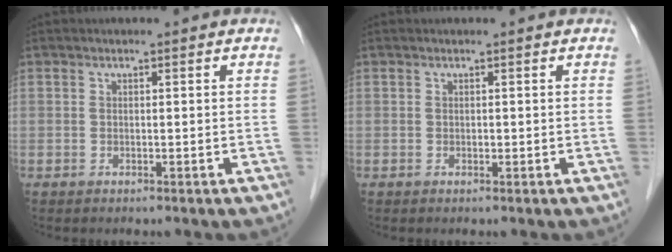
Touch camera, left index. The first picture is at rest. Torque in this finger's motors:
{"motor_torque": [-0.04, 0.10, -0.02, -0.01]}